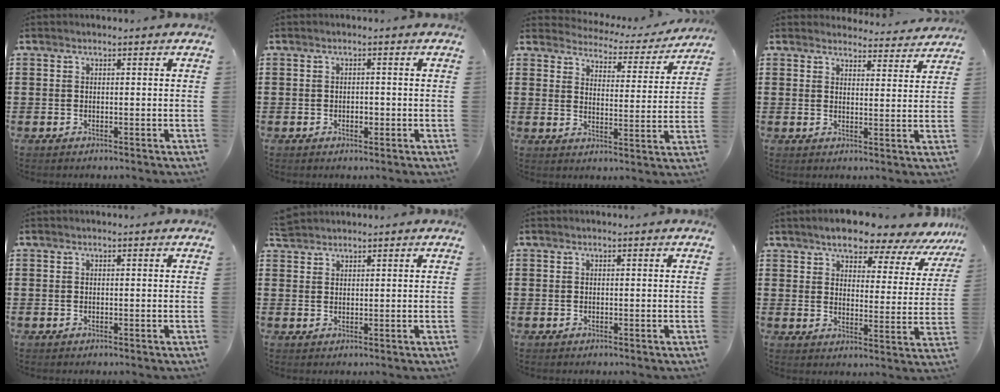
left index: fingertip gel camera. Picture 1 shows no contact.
{"total": 1.4, "force": [-0.4, 0.8, 1.0], "torque": [-0.021, 0.001, -0.008]}
{"total": 3.3, "force": [3.3, 0.3, 0.2], "torque": [-0.020, -0.034, 0.048]}
{"total": 3.8, "force": [3.7, 0.6, 0.5], "torque": [-0.014, -0.021, 0.066]}
{"total": 0.0}
{"total": 2.1, "force": [2.1, 0.4, 0.2], "torque": [-0.010, 0.001, 0.042]}
{"total": 0.0}
{"total": 7.2, "force": [6.6, 1.5, 2.7], "torque": [-0.066, -0.034, 0.113]}